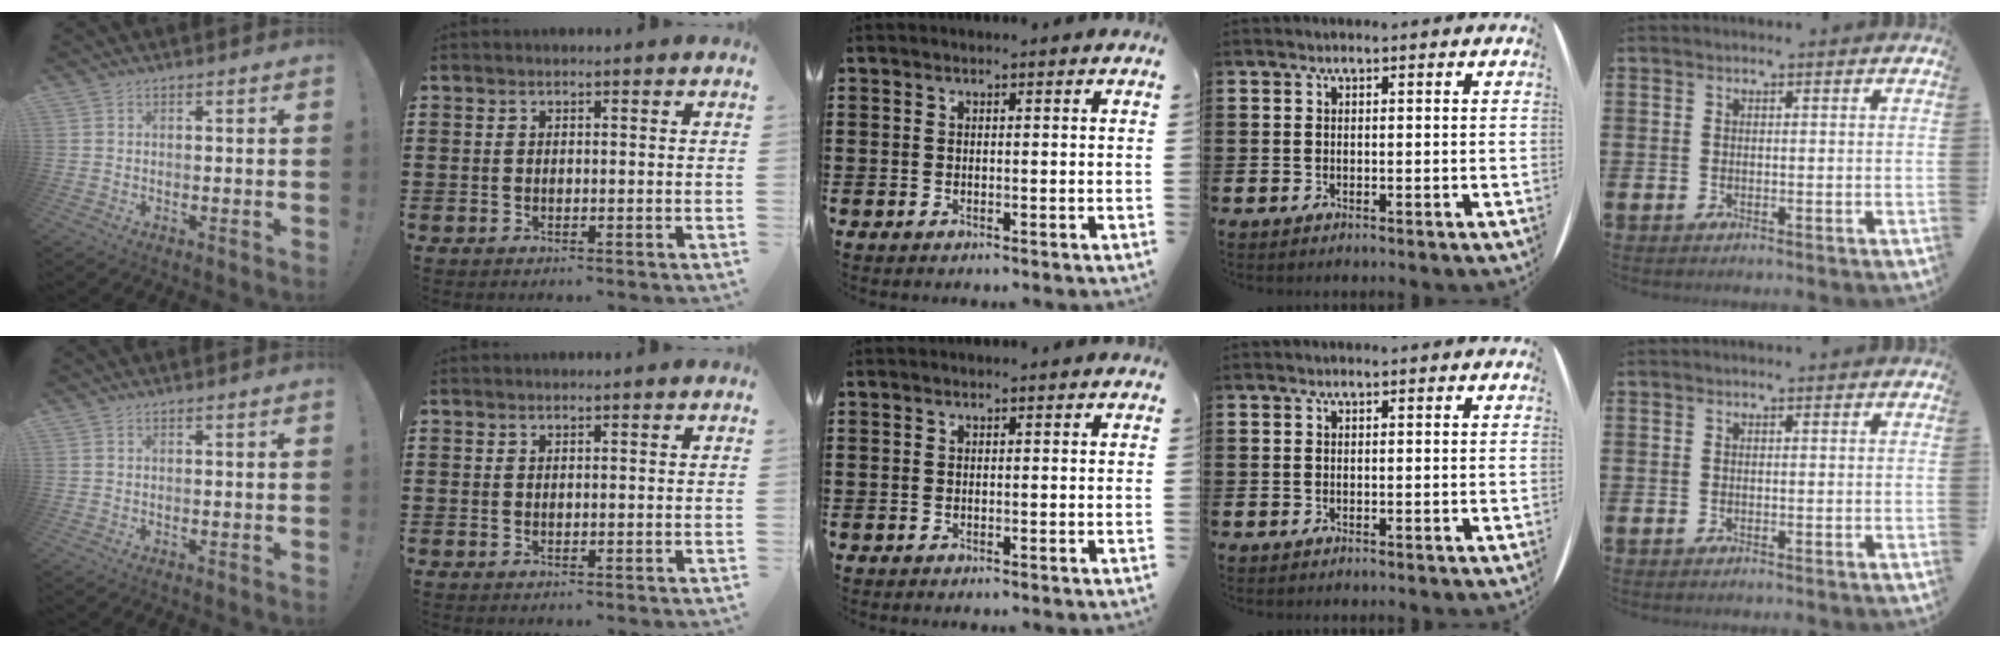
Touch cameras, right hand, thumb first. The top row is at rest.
{}